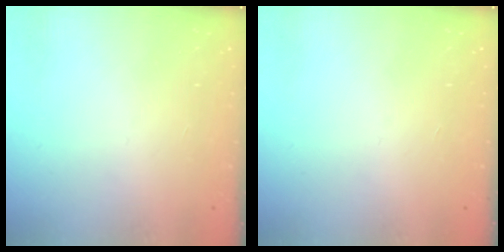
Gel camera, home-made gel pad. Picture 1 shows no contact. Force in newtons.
{"total": 0.0}